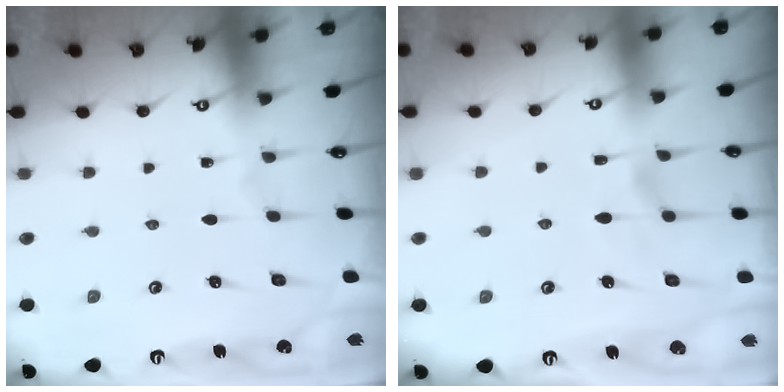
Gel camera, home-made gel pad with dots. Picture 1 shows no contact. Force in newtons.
{"total": 2.0, "press": 1.6, "slide": 1.1}